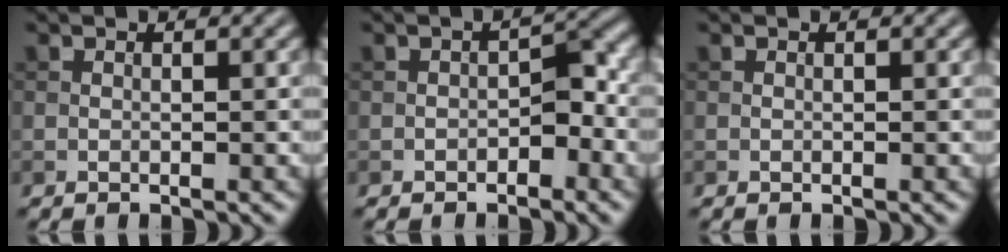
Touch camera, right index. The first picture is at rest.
{"total": 2.4, "force": [-1.1, 1.4, 1.6], "torque": [-0.017, 0.008, -0.017]}
{"total": 0.0}